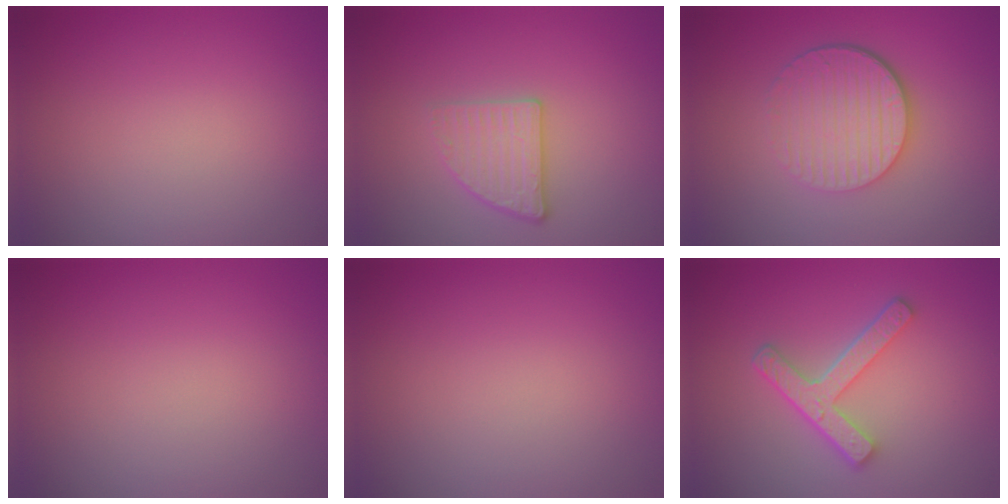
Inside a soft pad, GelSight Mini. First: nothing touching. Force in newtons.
{"total": 2.6, "press": 2.4, "slide": 1.0}
{"total": 5.3, "press": 3.8, "slide": 3.6}
{"total": 0.0}
{"total": 0.0}
{"total": 4.3, "press": 3.3, "slide": 2.9}